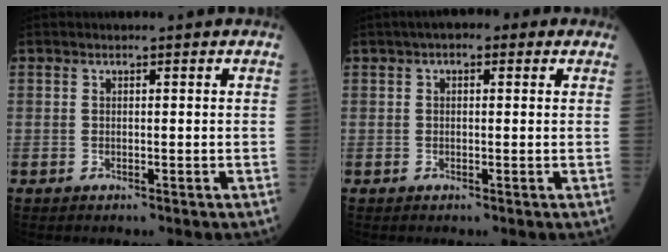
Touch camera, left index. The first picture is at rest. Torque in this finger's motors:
{"motor_torque": [-0.03, -0.04, -0.20, 0.00]}